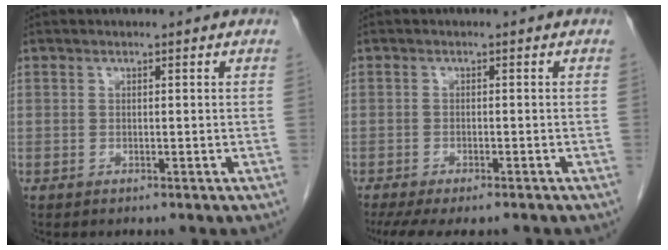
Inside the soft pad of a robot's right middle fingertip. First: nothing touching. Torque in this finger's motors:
{"motor_torque": [0.26, -0.22, 0.04, 0.04]}